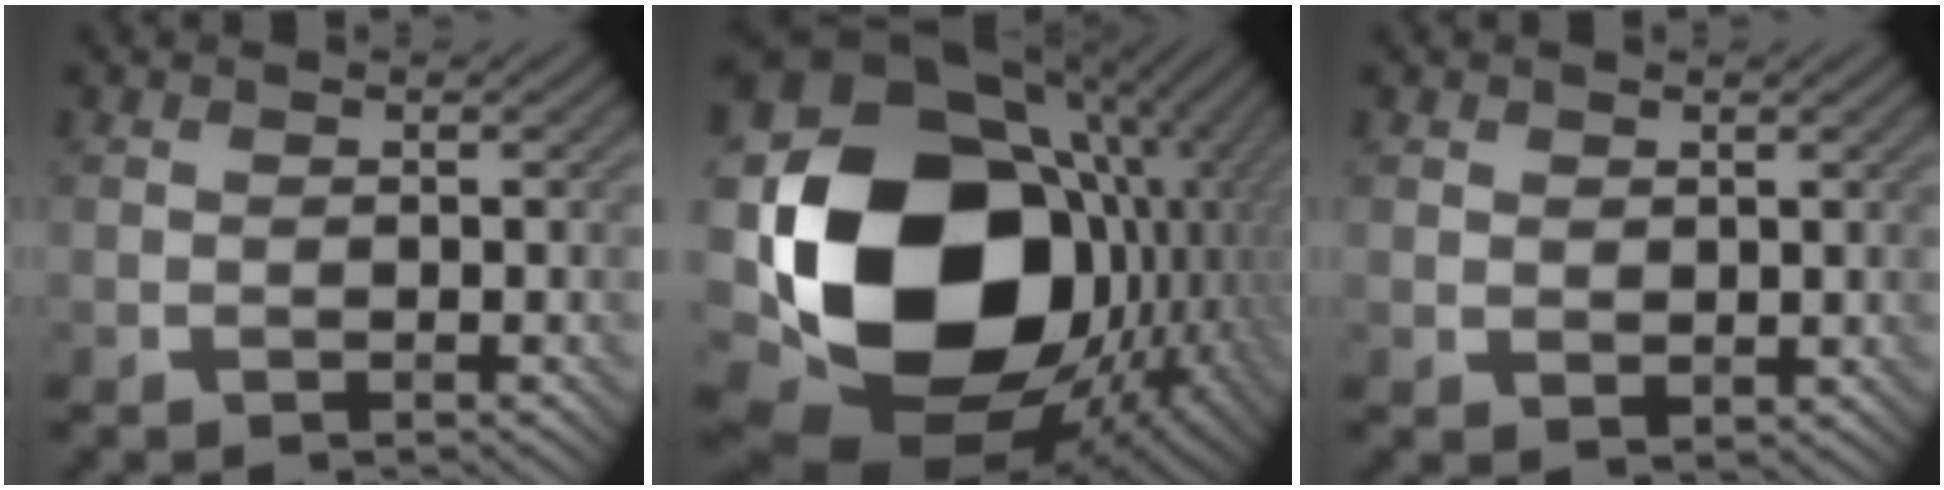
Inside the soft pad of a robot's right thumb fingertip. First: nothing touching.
{"total": 22.7, "force": [-1.5, 17.4, 14.5], "torque": [-0.328, -0.043, 0.019]}
{"total": 1.5, "force": [0.9, 1.1, 0.5], "torque": [-0.015, -0.006, 0.020]}